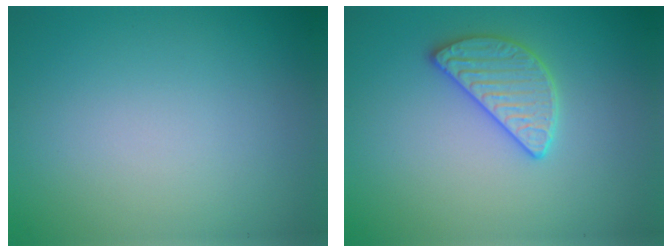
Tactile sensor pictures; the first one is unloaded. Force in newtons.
{"total": 2.7, "press": 2.7, "slide": 0.4}